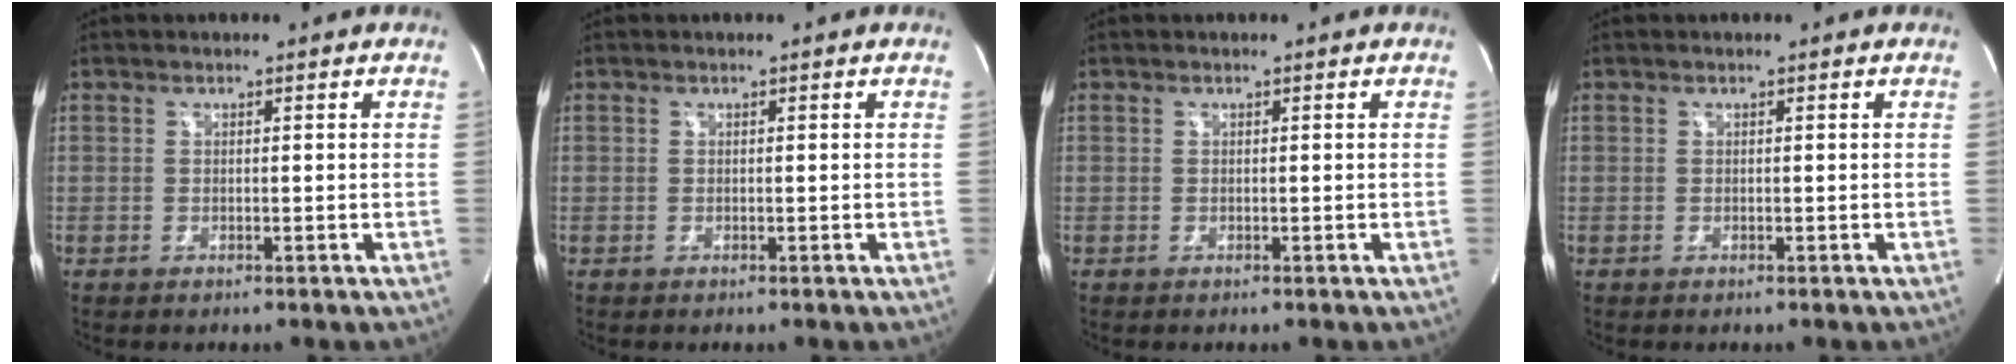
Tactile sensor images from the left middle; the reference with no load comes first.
{"total": 0.0}
{"total": 0.0}
{"total": 0.0}